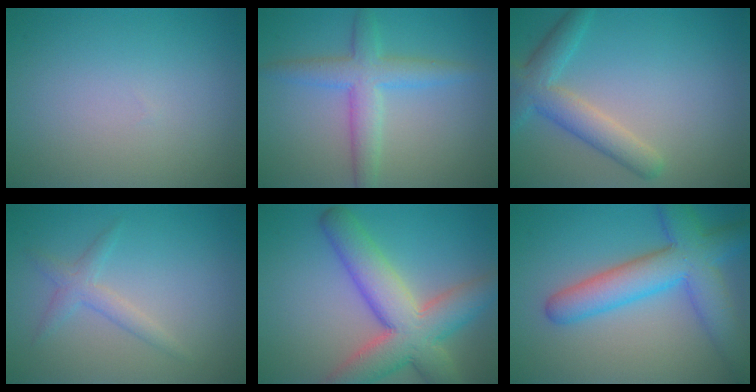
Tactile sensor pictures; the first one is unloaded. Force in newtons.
{"total": 4.2, "press": 4.2, "slide": 0.1}
{"total": 4.2, "press": 4.2, "slide": 0.2}
{"total": 1.8, "press": 1.8, "slide": 0.1}
{"total": 9.0, "press": 9.0, "slide": 0.6}
{"total": 7.7, "press": 7.7, "slide": 0.5}